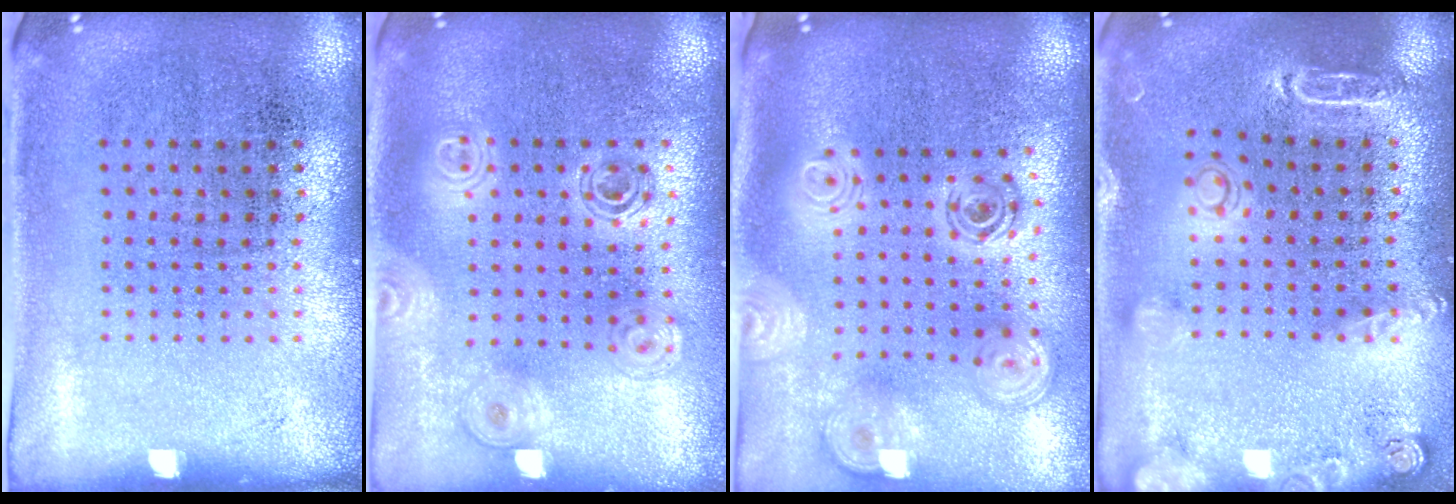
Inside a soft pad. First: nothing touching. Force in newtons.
{"total": 1.5, "press": 1.4, "slide": 0.7}
{"total": 2.5, "press": 1.9, "slide": 1.6}
{"total": 1.8, "press": 1.8, "slide": 0.4}